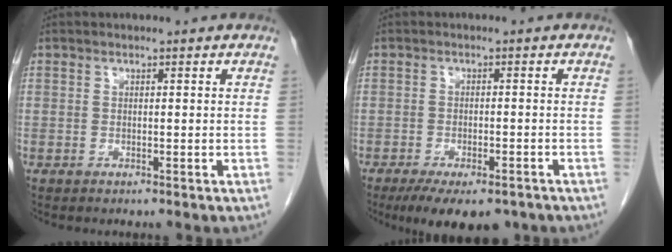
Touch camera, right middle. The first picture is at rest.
{"total": 10.0, "force": [-7.4, 3.5, 5.7], "torque": [-0.083, -0.012, -0.105]}